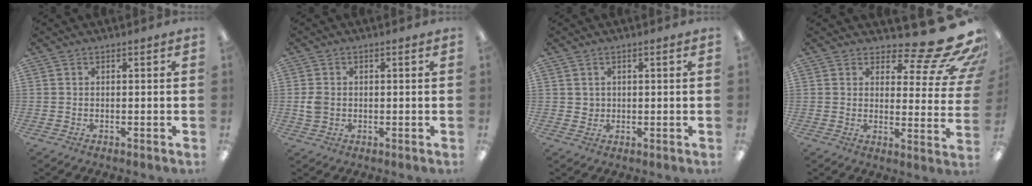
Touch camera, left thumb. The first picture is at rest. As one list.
[{"total": 3.1, "force": [0.0, 2.6, 1.8], "torque": [-0.024, 0.003, -0.002]}, {"total": 1.7, "force": [0.8, 1.5, 0.3], "torque": [-0.007, 0.004, 0.014]}, {"total": 15.2, "force": [10.6, 4.9, 9.7], "torque": [-0.121, -0.081, 0.175]}]